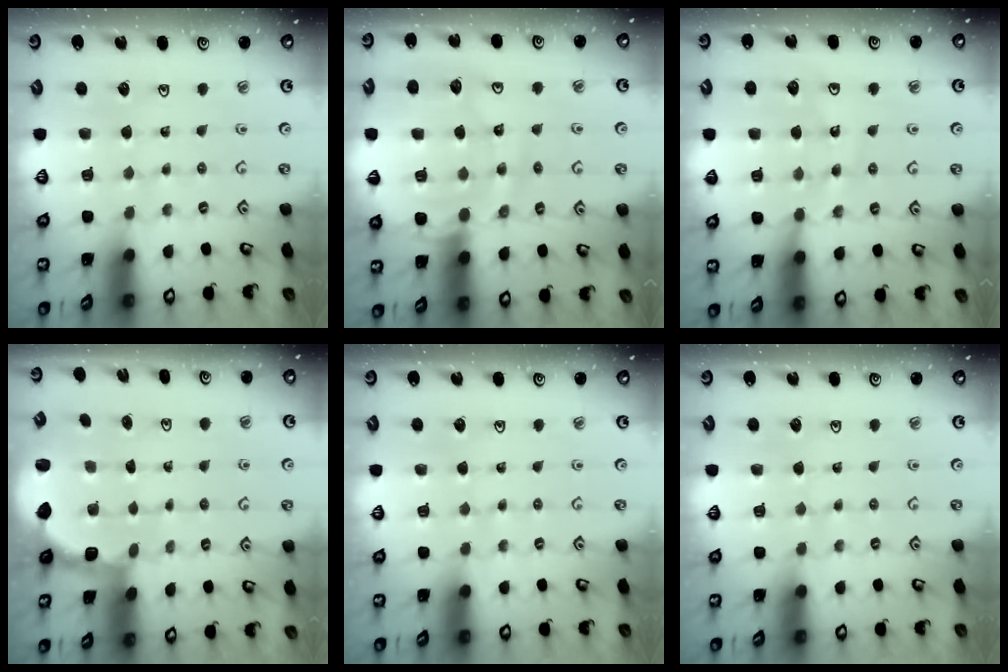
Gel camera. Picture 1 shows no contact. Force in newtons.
{"total": 14.8, "press": 14.7, "slide": 1.8}
{"total": 11.7, "press": 11.2, "slide": 3.5}
{"total": 2.7, "press": 2.2, "slide": 1.5}
{"total": 0.0}
{"total": 0.0}